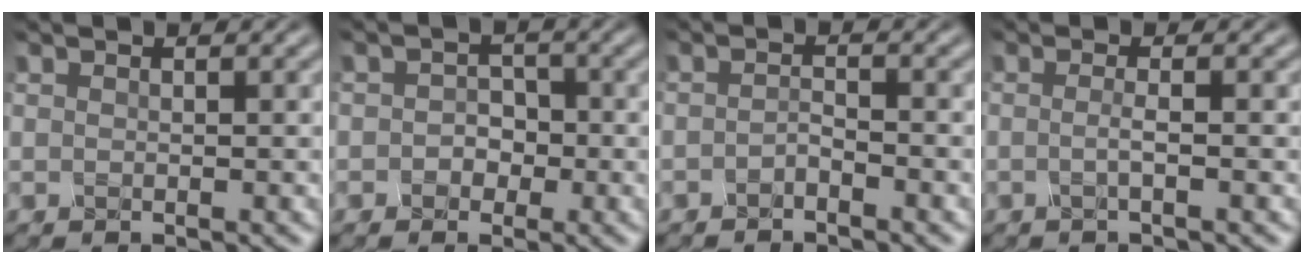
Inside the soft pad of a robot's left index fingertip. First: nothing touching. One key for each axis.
{"total": 2.2, "fx": -1.0, "fy": 1.8, "fz": 0.9, "tx": -0.010, "ty": 0.003, "tz": -0.027}
{"total": 1.6, "fx": -1.5, "fy": 0.2, "fz": 0.3, "tx": -0.010, "ty": 0.000, "tz": -0.032}
{"total": 1.5, "fx": -1.0, "fy": 0.2, "fz": 1.1, "tx": -0.018, "ty": 0.001, "tz": -0.026}